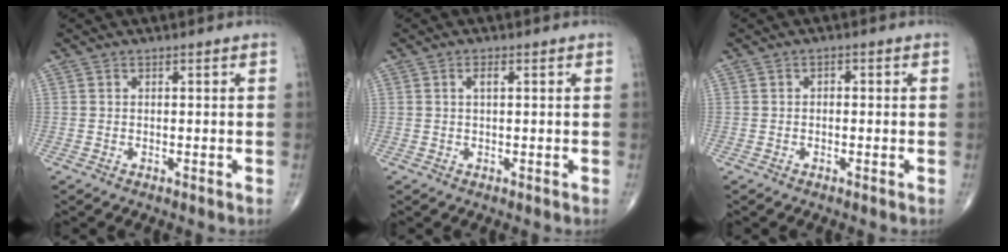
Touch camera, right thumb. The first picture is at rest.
{"total": 1.5, "force": [0.4, 0.5, 1.4], "torque": [-0.026, 0.003, 0.007]}
{"total": 1.0, "force": [0.0, 0.7, 0.7], "torque": [-0.002, 0.004, -0.005]}